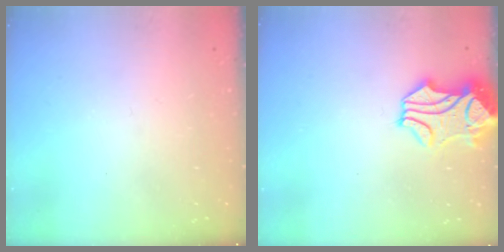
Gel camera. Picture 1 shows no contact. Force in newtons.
{"total": 2.0, "press": 1.5, "slide": 1.3}